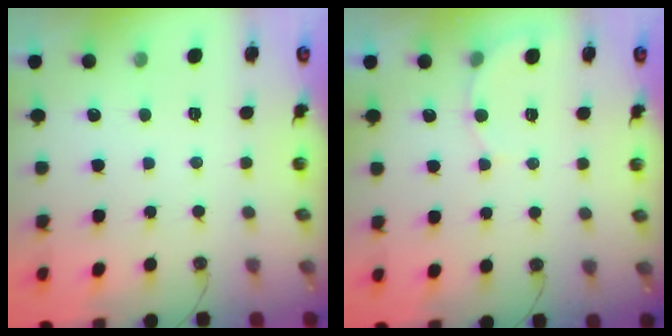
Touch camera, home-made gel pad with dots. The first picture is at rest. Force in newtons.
{"total": 6.3, "press": 6.2, "slide": 0.5}